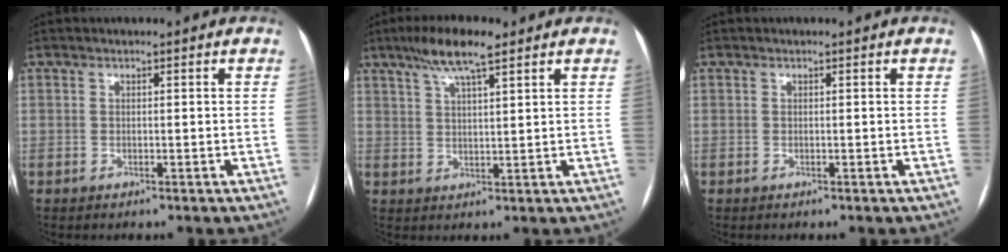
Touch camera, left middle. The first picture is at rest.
{"total": 7.3, "force": [5.0, 0.9, 5.3], "torque": [-0.103, 0.014, 0.087]}
{"total": 0.0}